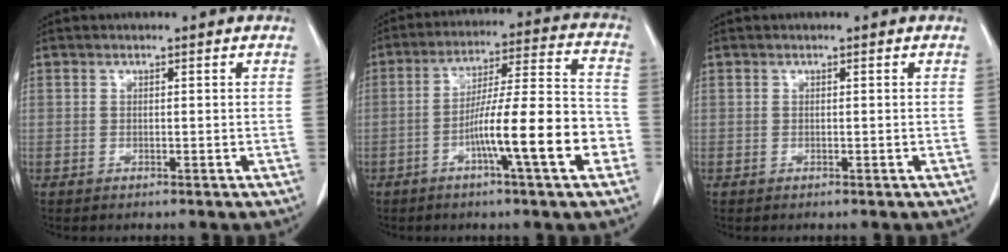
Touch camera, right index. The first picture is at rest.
{"total": 14.3, "force": [-5.0, 0.5, 13.4], "torque": [-0.216, 0.012, -0.081]}
{"total": 0.0}